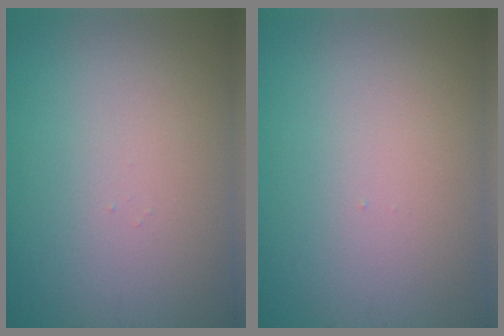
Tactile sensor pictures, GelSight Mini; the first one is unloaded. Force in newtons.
{"total": 0.0}